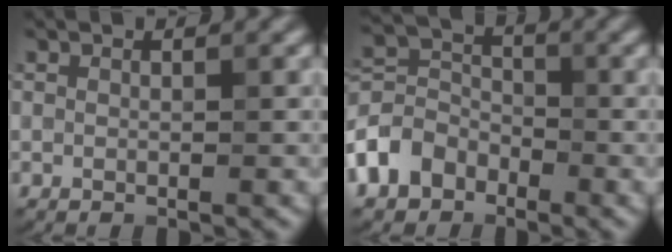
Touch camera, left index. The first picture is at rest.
{"total": 4.7, "force": [-2.8, 3.4, 1.7], "torque": [-0.038, 0.010, -0.072]}